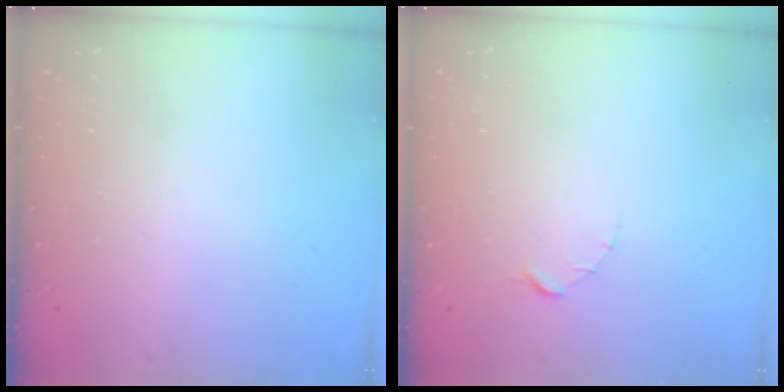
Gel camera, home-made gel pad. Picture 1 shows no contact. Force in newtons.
{"total": 1.5, "press": 1.5, "slide": 0.2}